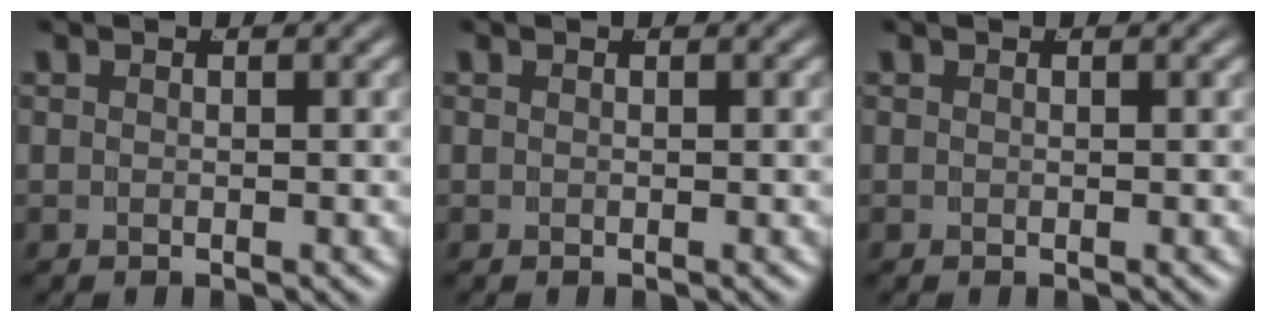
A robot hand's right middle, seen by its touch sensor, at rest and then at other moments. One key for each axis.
{"total": 0.0}
{"total": 0.0}